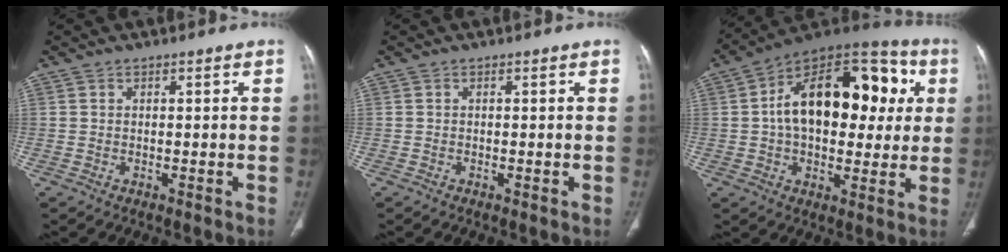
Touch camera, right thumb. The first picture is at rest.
{"total": 0.0}
{"total": 25.1, "force": [3.9, 14.8, 19.9], "torque": [-0.267, 0.030, 0.050]}